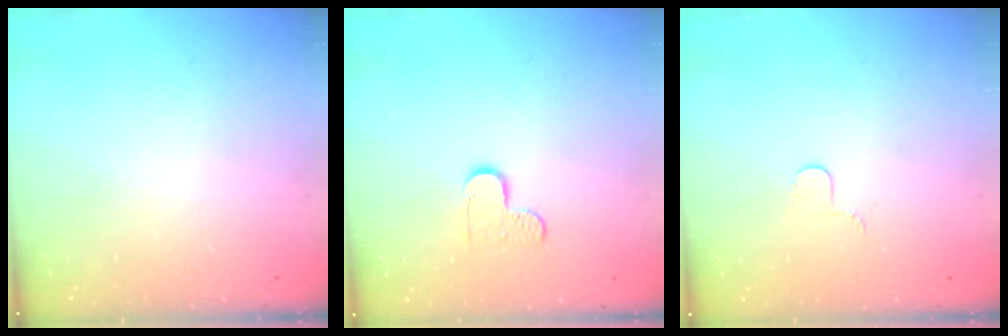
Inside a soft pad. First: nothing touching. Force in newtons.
{"total": 5.8, "press": 5.8, "slide": 0.4}
{"total": 3.1, "press": 3.1, "slide": 0.4}